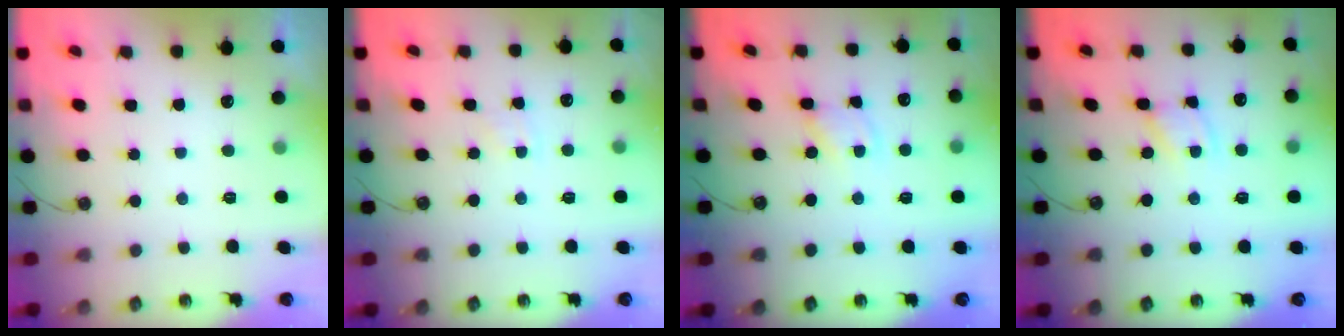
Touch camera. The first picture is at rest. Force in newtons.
{"total": 2.7, "press": 2.7, "slide": 0.4}
{"total": 1.8, "press": 1.8, "slide": 0.2}
{"total": 2.4, "press": 2.4, "slide": 0.1}